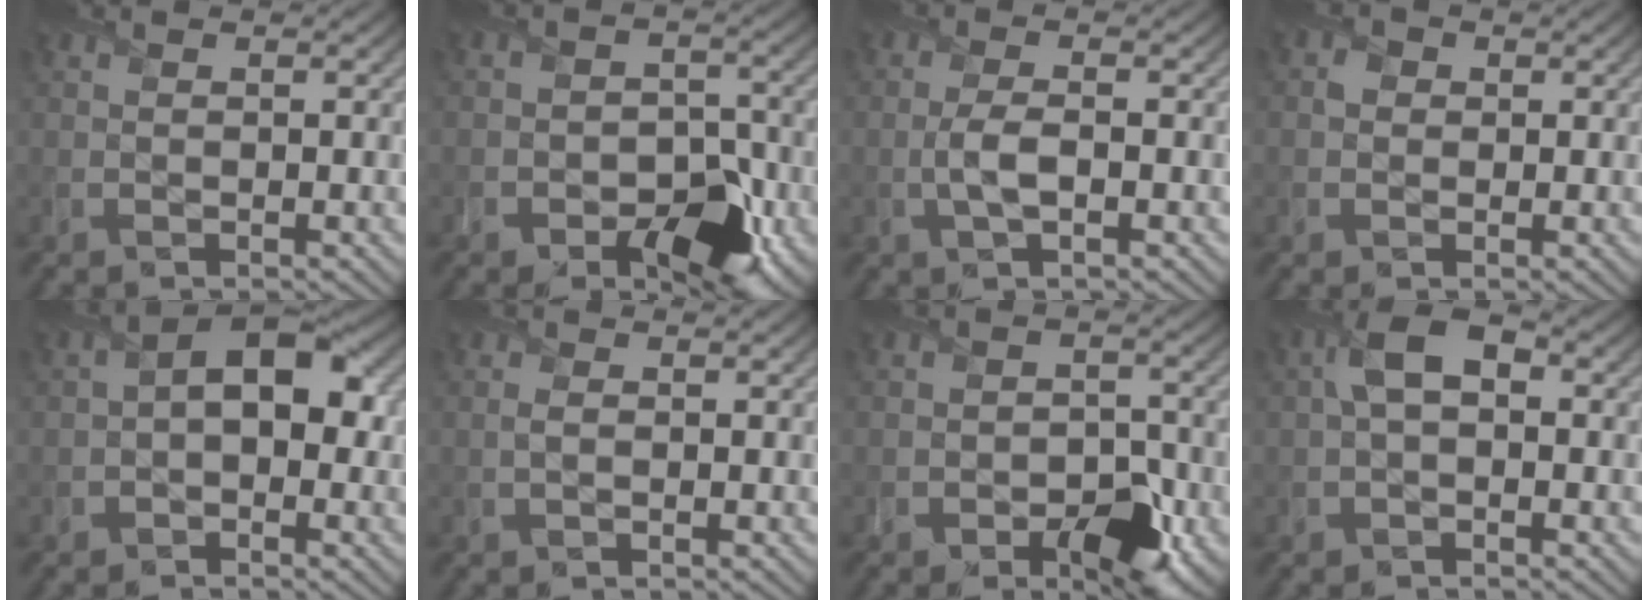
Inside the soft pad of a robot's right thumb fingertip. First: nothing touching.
{"total": 8.6, "force": [-4.0, 5.2, 5.6], "torque": [-0.082, -0.013, -0.061]}
{"total": 3.2, "force": [-0.7, 1.2, 2.9], "torque": [-0.069, -0.001, -0.017]}
{"total": 1.3, "force": [0.1, 1.3, 0.3], "torque": [-0.006, 0.001, -0.006]}
{"total": 5.9, "force": [0.1, 3.6, 4.8], "torque": [-0.065, 0.013, -0.012]}
{"total": 0.8, "force": [0.0, 0.4, 0.7], "torque": [-0.023, 0.002, -0.002]}
{"total": 6.9, "force": [-3.3, 4.0, 4.5], "torque": [-0.062, -0.008, -0.051]}
{"total": 4.2, "force": [0.3, 2.4, 3.5], "torque": [-0.071, 0.014, -0.003]}